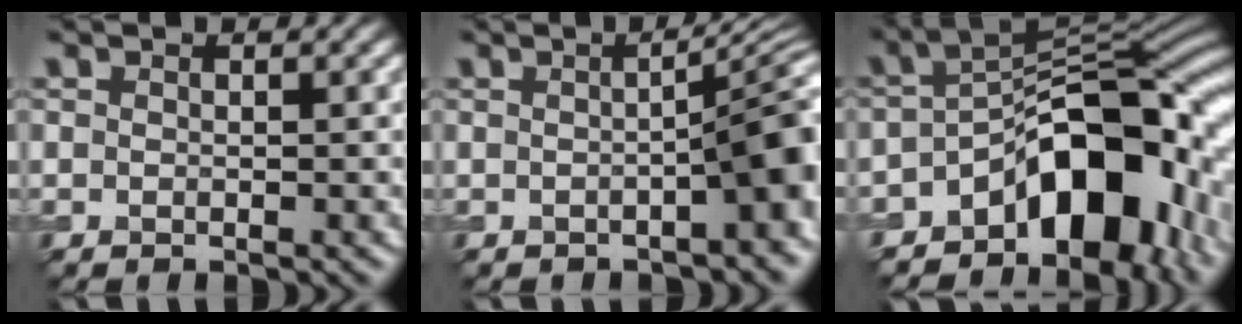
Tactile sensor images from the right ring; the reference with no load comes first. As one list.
[{"total": 7.1, "force": [-0.8, 2.1, 6.7], "torque": [-0.057, 0.012, -0.001]}, {"total": 12.9, "force": [-5.5, 7.0, 9.3], "torque": [-0.093, 0.009, -0.087]}]